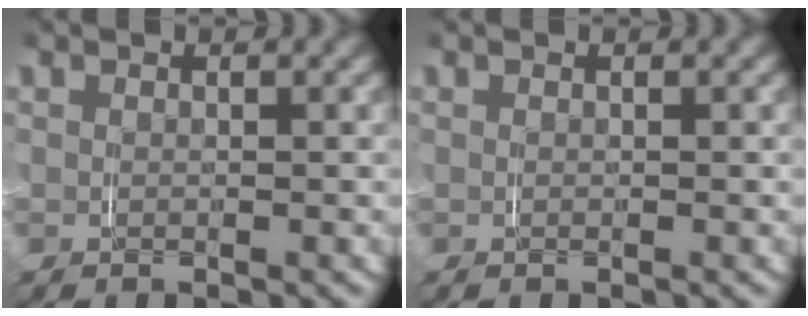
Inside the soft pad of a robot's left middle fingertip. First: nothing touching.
{"total": 0.0}